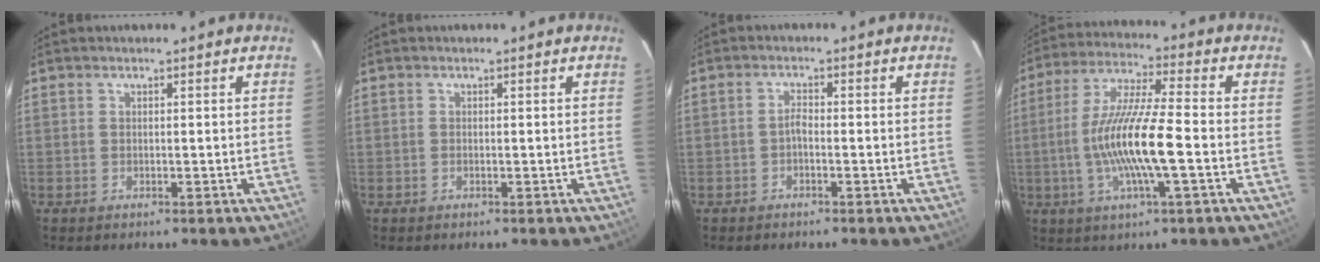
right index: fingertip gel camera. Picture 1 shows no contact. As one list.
[{"total": 0.0}, {"total": 1.4, "force": [-0.8, 0.4, 1.0], "torque": [-0.019, 0.006, -0.018]}, {"total": 14.1, "force": [-2.9, 1.3, 13.7], "torque": [-0.270, -0.002, -0.056]}]